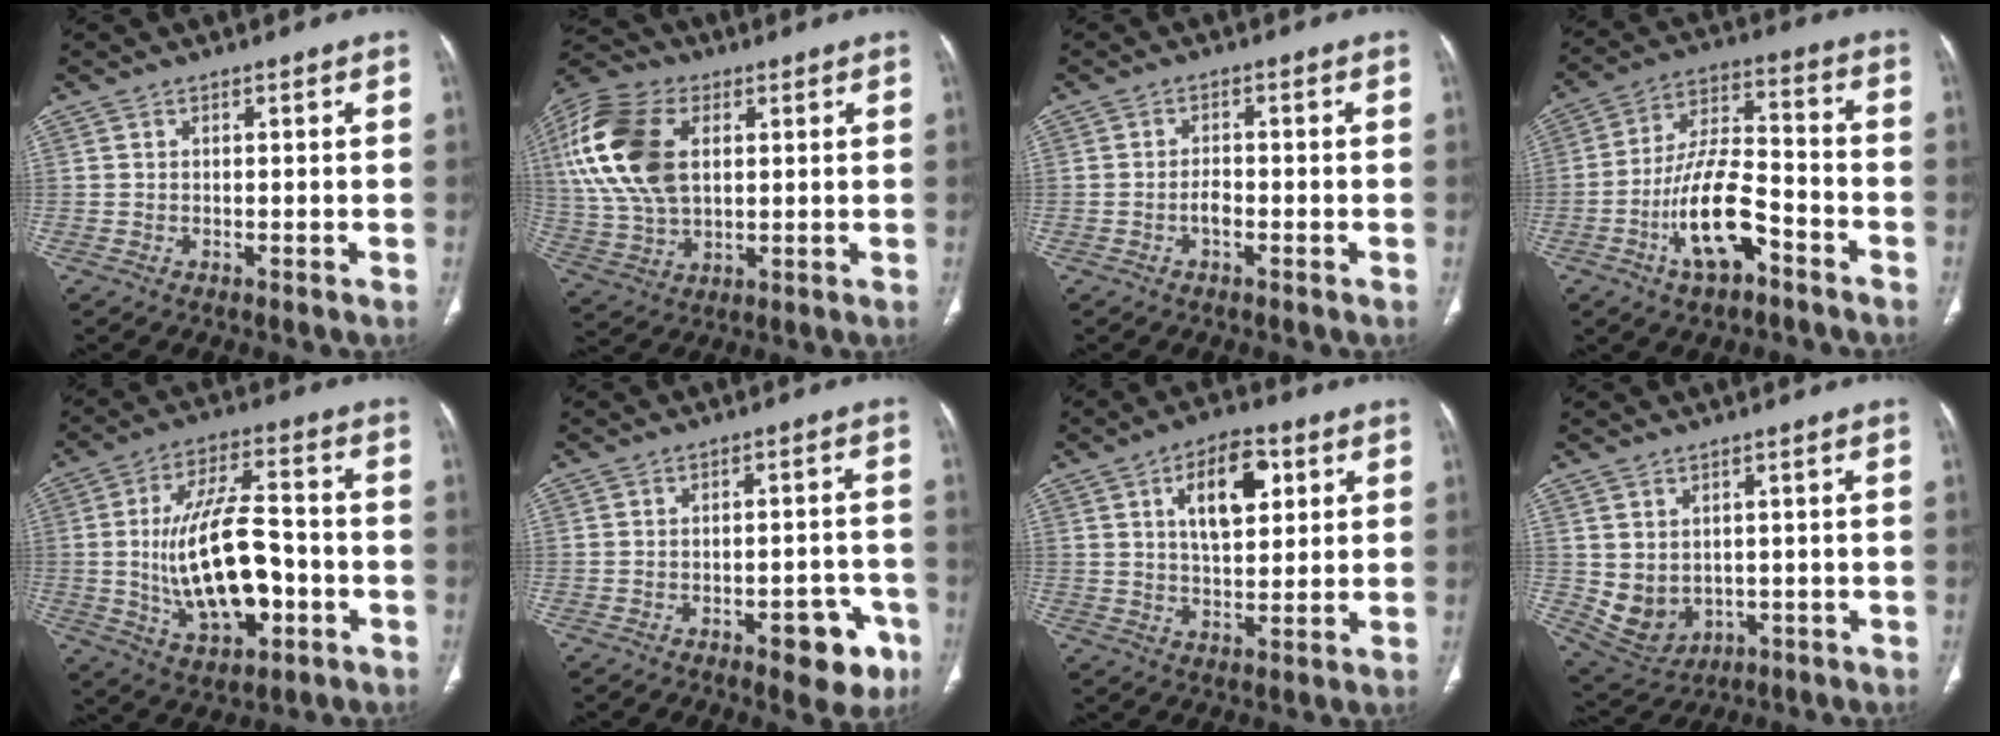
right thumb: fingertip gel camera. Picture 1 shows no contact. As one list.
[{"total": 21.2, "force": [5.1, 13.2, 15.8], "torque": [-0.352, 0.001, 0.095]}, {"total": 2.1, "force": [-0.9, 1.0, 1.6], "torque": [-0.025, 0.006, -0.018]}, {"total": 14.3, "force": [-6.8, 6.1, 11.0], "torque": [-0.200, 0.051, -0.119]}, {"total": 17.9, "force": [-3.0, 8.7, 15.4], "torque": [-0.259, 0.024, -0.040]}, {"total": 8.6, "force": [-4.3, 4.0, 6.3], "torque": [-0.045, 0.025, -0.048]}, {"total": 11.5, "force": [4.1, 5.9, 9.1], "torque": [-0.114, -0.007, 0.065]}, {"total": 7.4, "force": [-0.1, 6.1, 4.3], "torque": [-0.067, -0.005, 0.029]}]